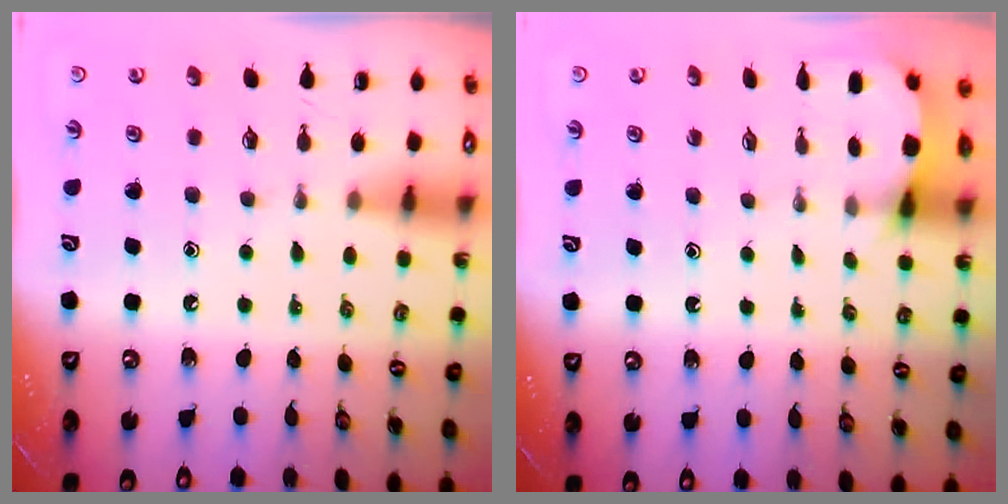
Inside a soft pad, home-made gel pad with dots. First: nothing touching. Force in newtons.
{"total": 2.8, "press": 2.8, "slide": 0.3}